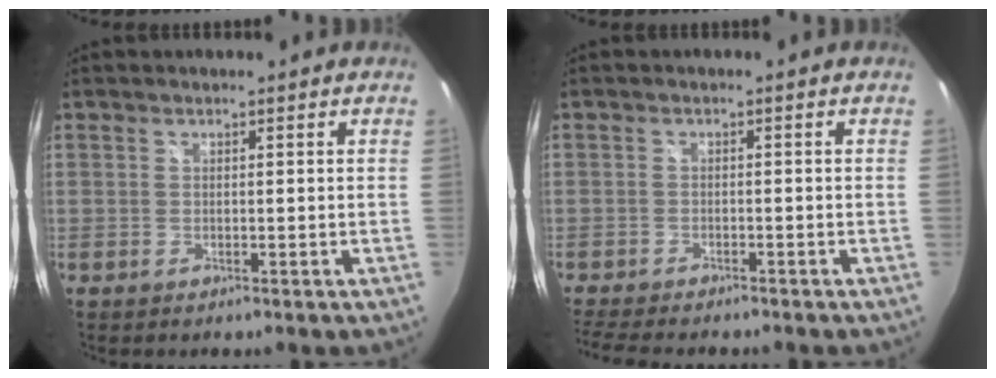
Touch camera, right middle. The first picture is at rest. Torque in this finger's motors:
{"motor_torque": [1.14, -1.00, 0.09, 0.06]}